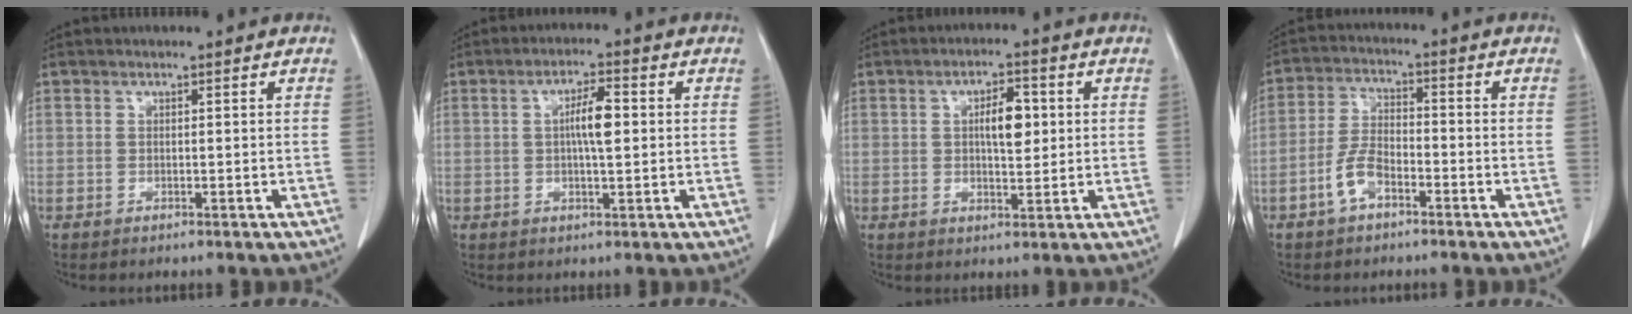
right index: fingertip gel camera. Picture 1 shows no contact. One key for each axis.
{"total": 5.0, "fx": 0.5, "fy": 0.9, "fz": 4.9, "tx": -0.088, "ty": 0.006, "tz": 0.006}
{"total": 5.4, "fx": 1.0, "fy": 2.0, "fz": 5.0, "tx": -0.081, "ty": 0.006, "tz": 0.017}
{"total": 5.5, "fx": -3.0, "fy": 2.6, "fz": 3.8, "tx": -0.085, "ty": 0.009, "tz": -0.059}